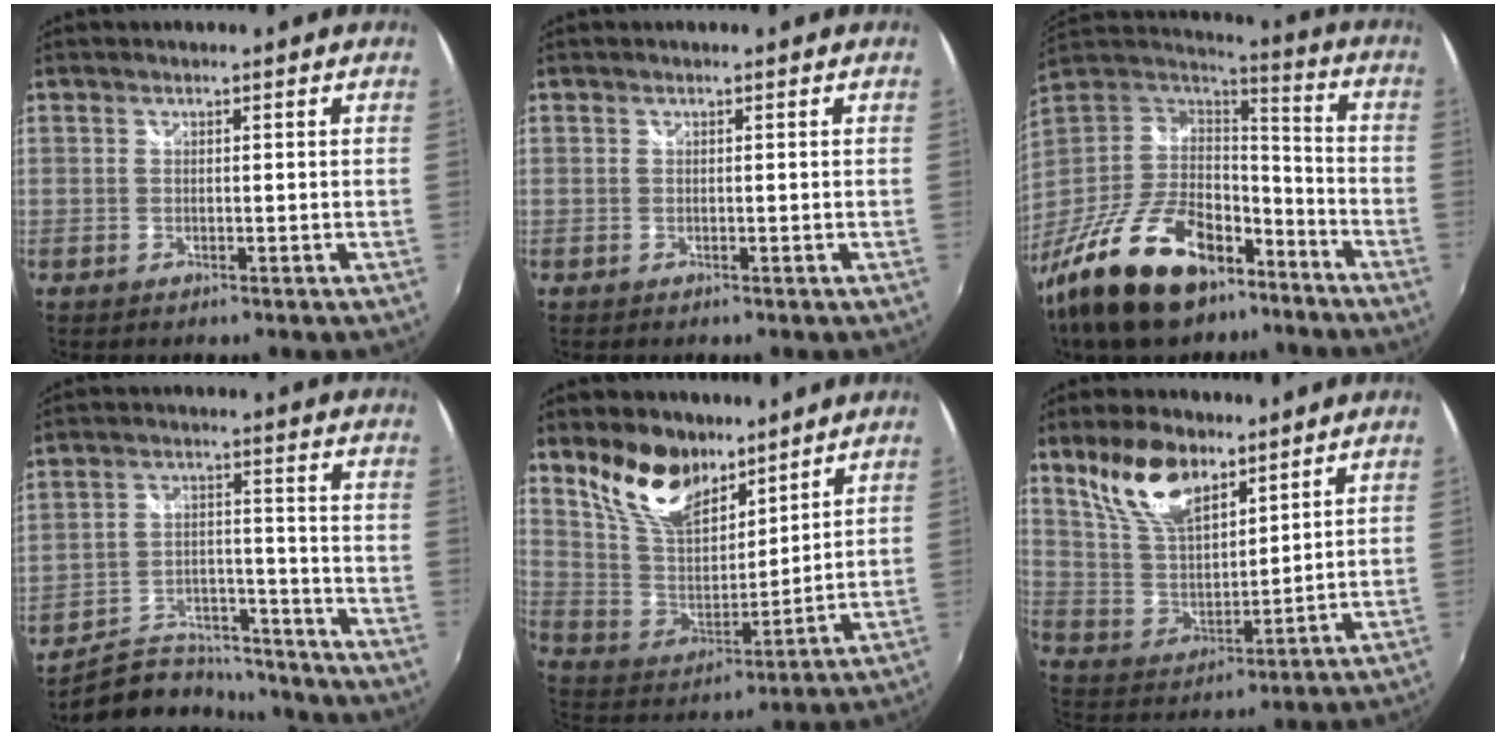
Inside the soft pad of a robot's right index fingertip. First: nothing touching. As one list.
[{"total": 0.0}, {"total": 28.3, "force": [-17.8, 14.9, 16.1], "torque": [-0.338, -0.003, -0.281]}, {"total": 18.3, "force": [-16.1, 6.5, 5.7], "torque": [-0.120, 0.023, -0.225]}, {"total": 14.8, "force": [10.4, 7.1, 7.7], "torque": [-0.161, 0.008, 0.205]}, {"total": 13.4, "force": [8.9, 6.1, 7.9], "torque": [-0.154, 0.017, 0.180]}]